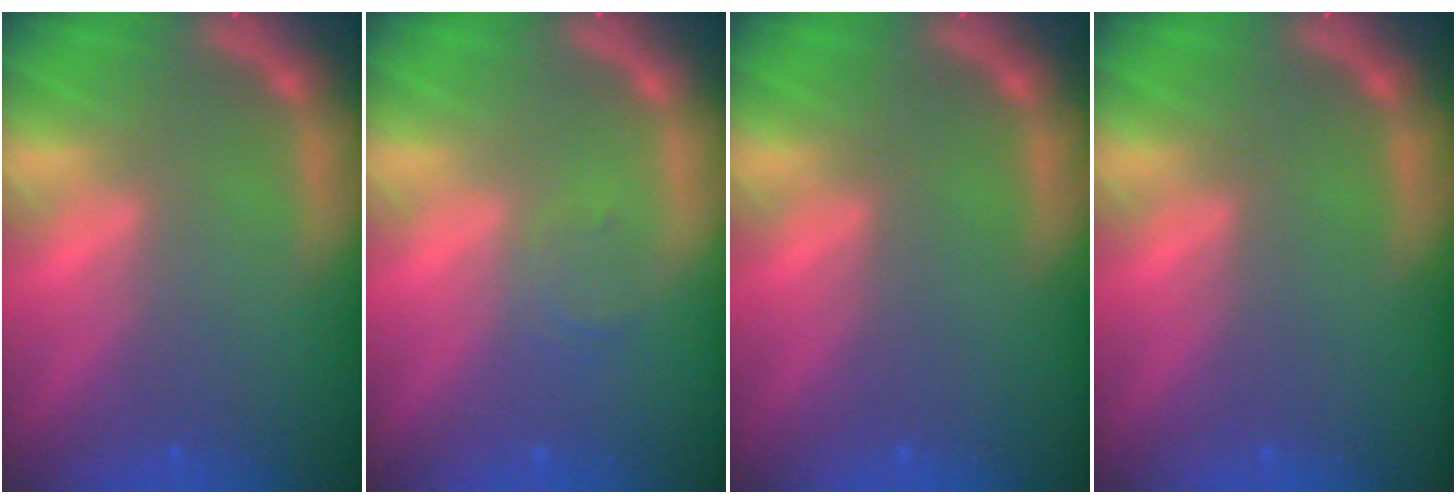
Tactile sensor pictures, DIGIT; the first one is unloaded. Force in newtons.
{"total": 1.5}
{"total": 0.0}
{"total": 0.0}